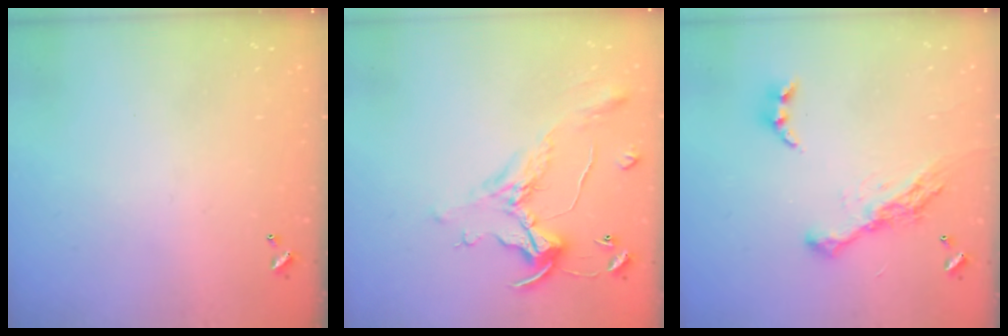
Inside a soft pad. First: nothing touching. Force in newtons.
{"total": 1.7, "press": 1.3, "slide": 1.2}
{"total": 13.6, "press": 13.5, "slide": 1.2}